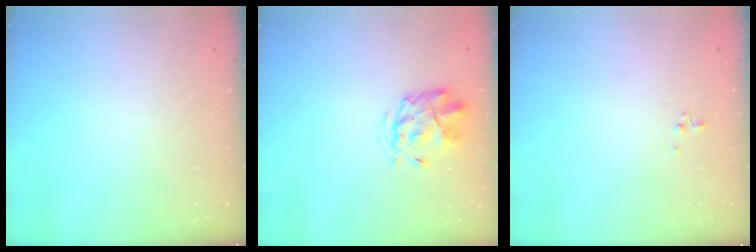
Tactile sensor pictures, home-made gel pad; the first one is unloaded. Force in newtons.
{"total": 2.7, "press": 2.4, "slide": 1.2}
{"total": 1.0, "press": 0.9, "slide": 0.4}